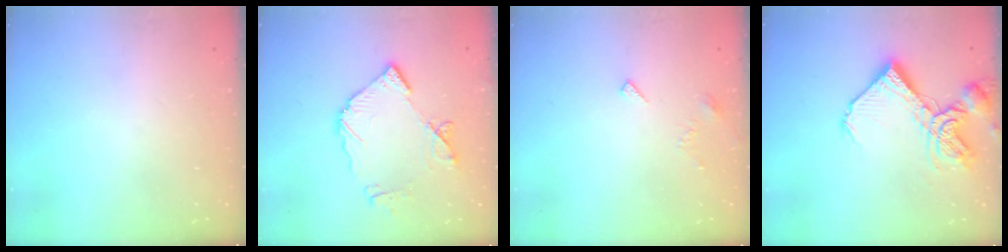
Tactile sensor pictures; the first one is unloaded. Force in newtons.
{"total": 12.0, "press": 11.9, "slide": 1.5}
{"total": 3.3, "press": 3.3, "slide": 0.4}
{"total": 13.2, "press": 13.1, "slide": 1.4}